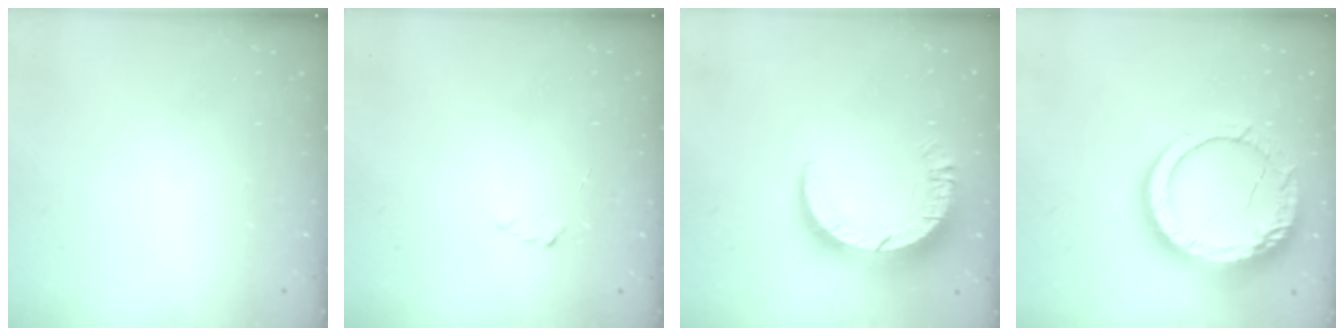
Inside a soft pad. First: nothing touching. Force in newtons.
{"total": 2.2, "press": 2.1, "slide": 0.3}
{"total": 11.5, "press": 11.5, "slide": 1.0}
{"total": 16.4, "press": 16.3, "slide": 1.7}